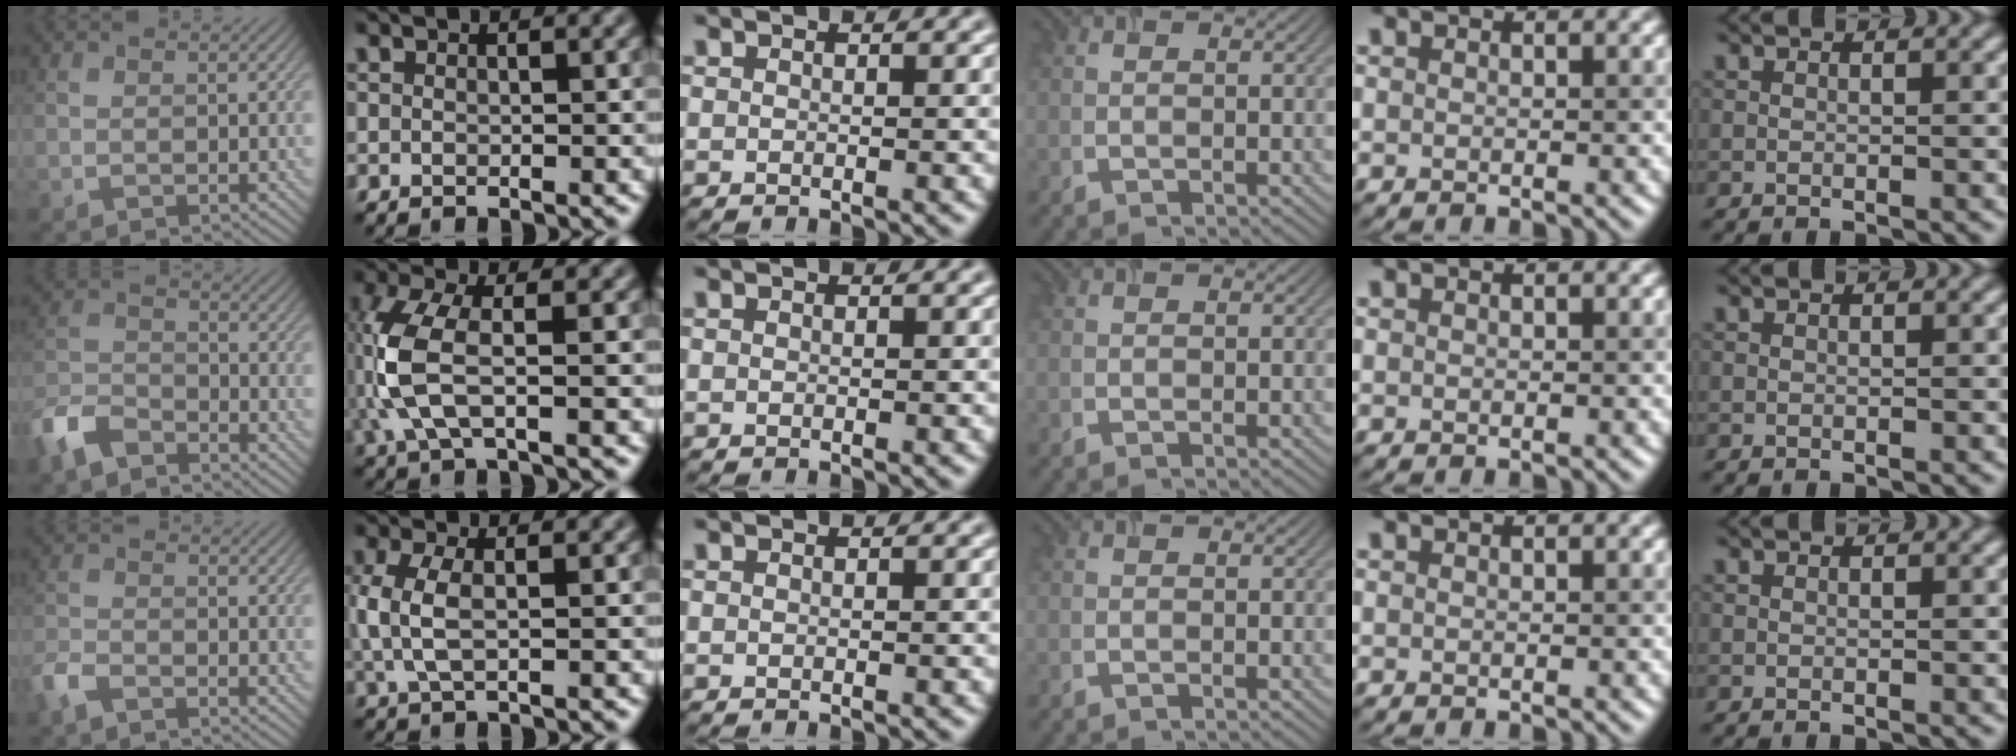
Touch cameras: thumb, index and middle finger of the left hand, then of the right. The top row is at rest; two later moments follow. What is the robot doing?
{"motion": "insert", "object": "airpods case & airpods"}